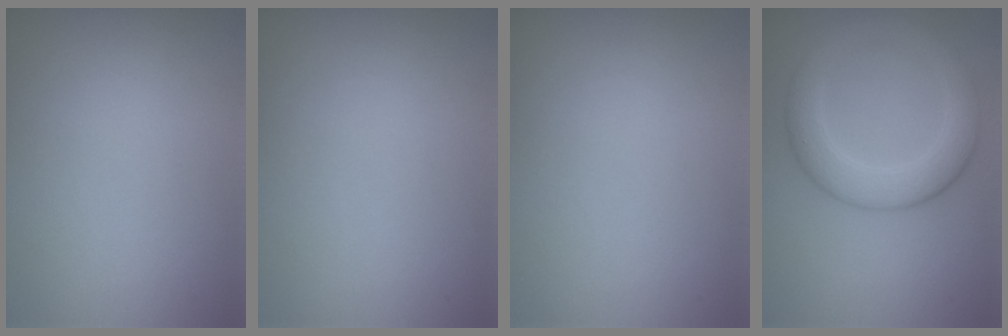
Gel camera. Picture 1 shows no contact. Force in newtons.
{"total": 0.0}
{"total": 0.0}
{"total": 4.6, "press": 4.6, "slide": 0.0}